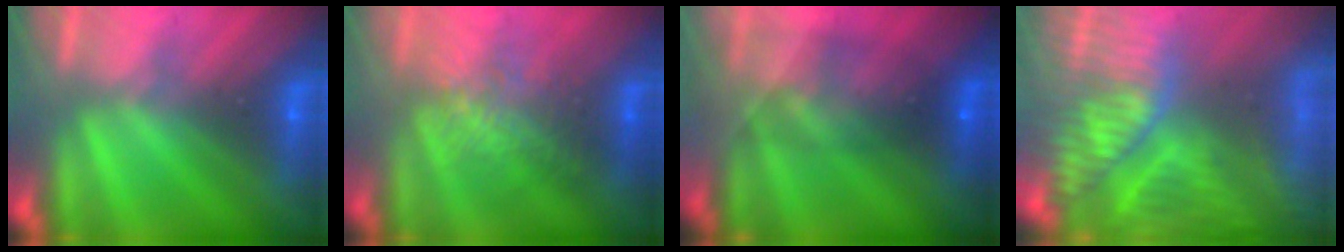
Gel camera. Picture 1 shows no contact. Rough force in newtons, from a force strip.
{"total": 2.7}
{"total": 5.9}
{"total": 9.1}